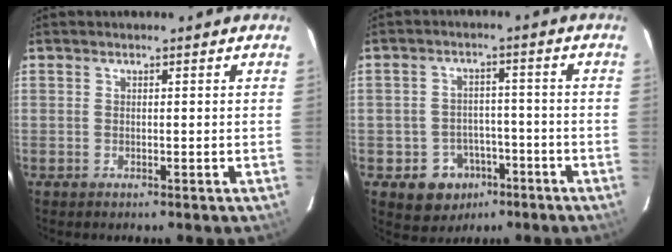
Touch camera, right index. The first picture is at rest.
{"total": 8.1, "force": [-4.3, 6.5, 2.0], "torque": [-0.048, 0.025, -0.044]}